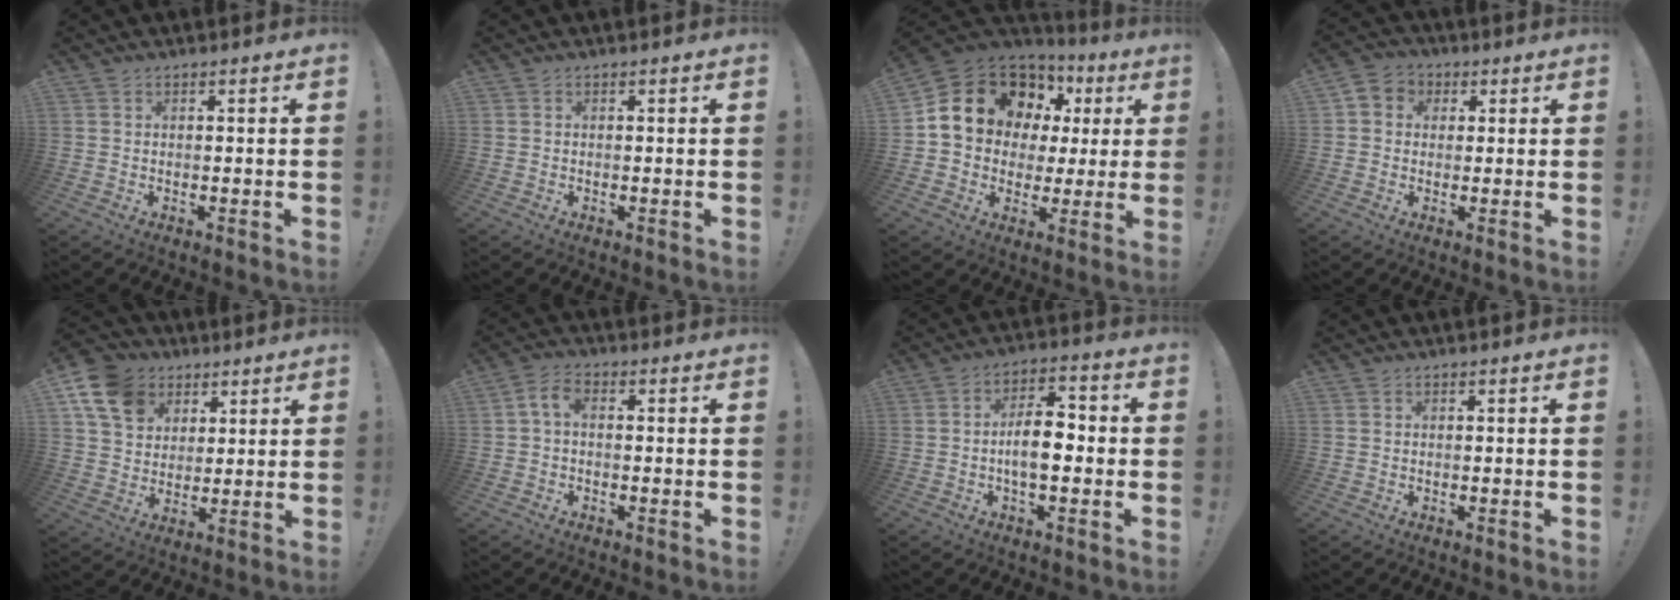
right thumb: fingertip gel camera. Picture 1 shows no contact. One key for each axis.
{"total": 0.0}
{"total": 15.8, "fx": 7.2, "fy": 11.9, "fz": 7.6, "tx": -0.120, "ty": -0.042, "tz": 0.152}
{"total": 5.0, "fx": 0.0, "fy": 4.7, "fz": 1.8, "tx": -0.022, "ty": 0.011, "tz": 0.002}
{"total": 13.8, "fx": 6.4, "fy": 10.5, "fz": 6.1, "tx": -0.099, "ty": -0.026, "tz": 0.129}
{"total": 4.2, "fx": -0.1, "fy": 2.1, "fz": 3.7, "tx": -0.082, "ty": 0.005, "tz": -0.004}
{"total": 9.8, "fx": -1.8, "fy": 4.9, "fz": 8.2, "tx": -0.129, "ty": 0.012, "tz": -0.036}
{"total": 0.0}